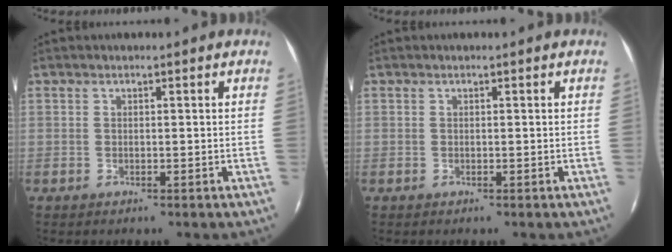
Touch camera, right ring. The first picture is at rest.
{"total": 0.0}